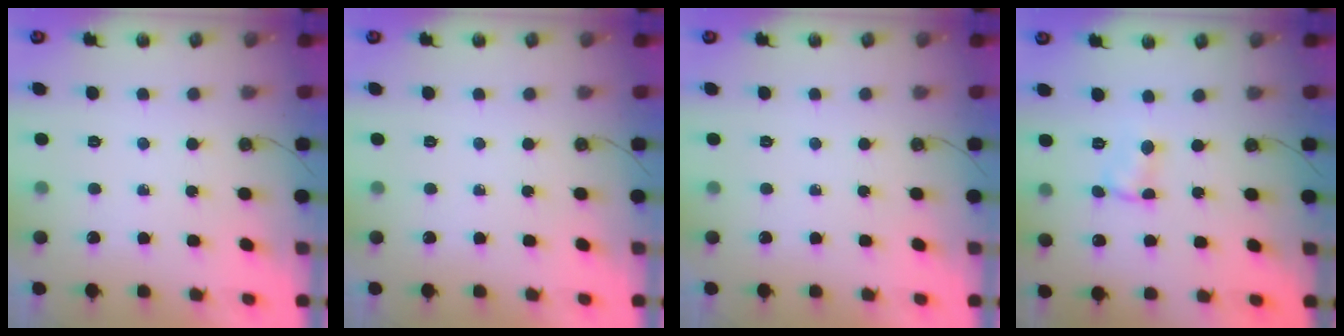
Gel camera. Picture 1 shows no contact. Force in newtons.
{"total": 0.0}
{"total": 0.0}
{"total": 1.9, "press": 1.9, "slide": 0.3}